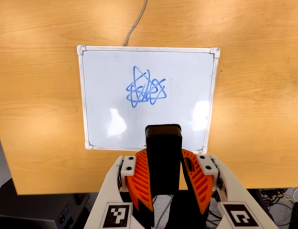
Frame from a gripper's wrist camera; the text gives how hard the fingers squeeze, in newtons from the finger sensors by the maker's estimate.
{"total": 5.7, "left": 5.5, "right": 5.9}